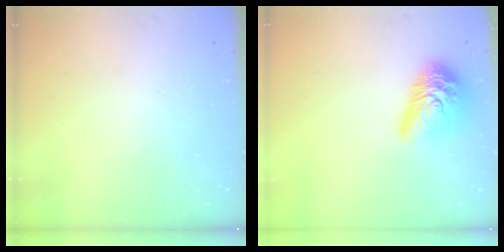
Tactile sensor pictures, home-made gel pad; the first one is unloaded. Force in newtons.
{"total": 15.6, "press": 15.6, "slide": 0.7}